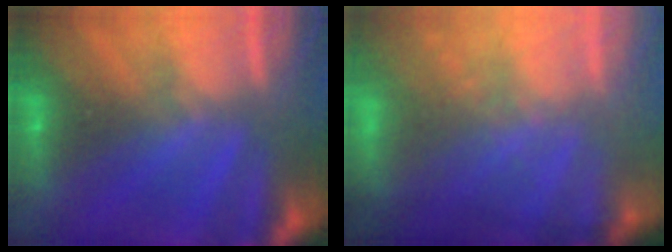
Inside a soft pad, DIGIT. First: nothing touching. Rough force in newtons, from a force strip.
{"total": 8.1}